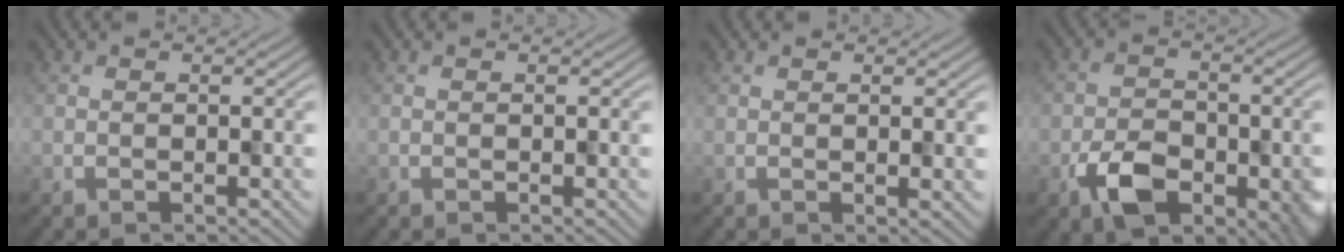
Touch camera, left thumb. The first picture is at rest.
{"total": 0.0}
{"total": 1.5, "force": [0.4, 0.2, 1.4], "torque": [-0.021, 0.002, 0.007]}
{"total": 7.3, "force": [-3.1, 4.6, 4.9], "torque": [-0.083, -0.014, -0.051]}